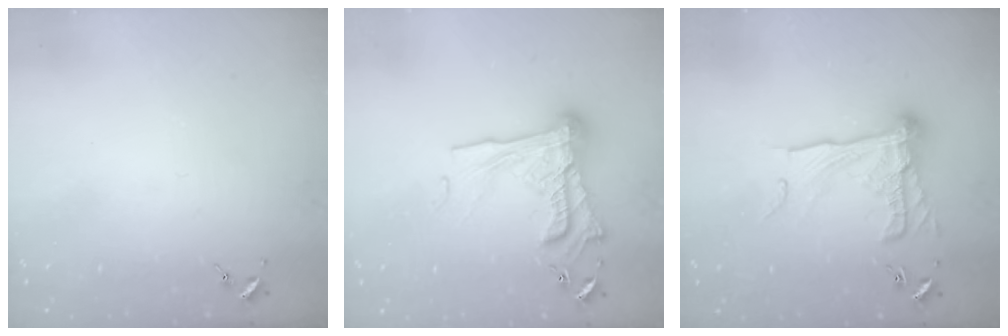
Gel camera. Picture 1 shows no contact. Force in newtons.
{"total": 17.4, "press": 17.3, "slide": 1.7}
{"total": 16.8, "press": 16.8, "slide": 1.0}